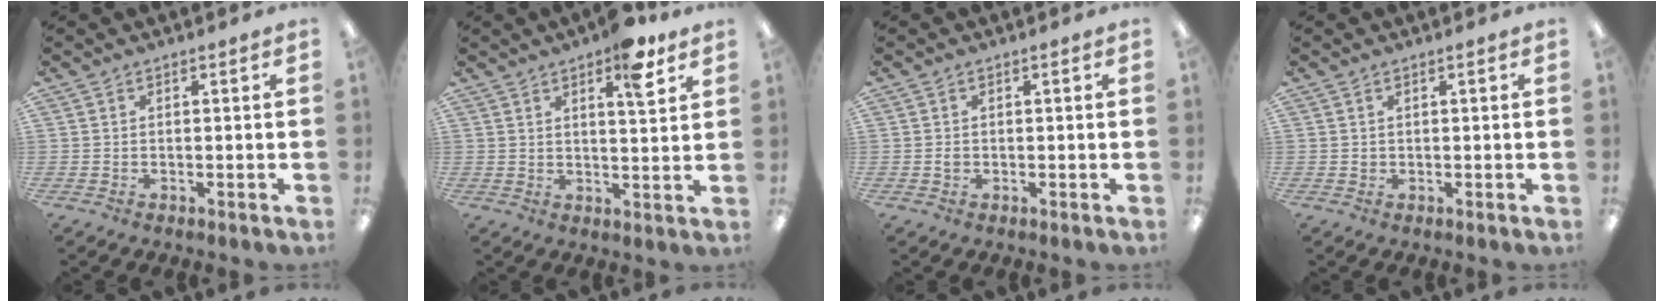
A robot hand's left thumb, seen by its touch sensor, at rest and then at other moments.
{"total": 8.6, "force": [5.3, 2.6, 6.2], "torque": [-0.078, -0.023, 0.082]}
{"total": 1.0, "force": [-0.1, 0.7, 0.7], "torque": [-0.015, 0.004, -0.003]}
{"total": 0.6, "force": [0.2, 0.5, 0.3], "torque": [-0.008, 0.004, 0.002]}